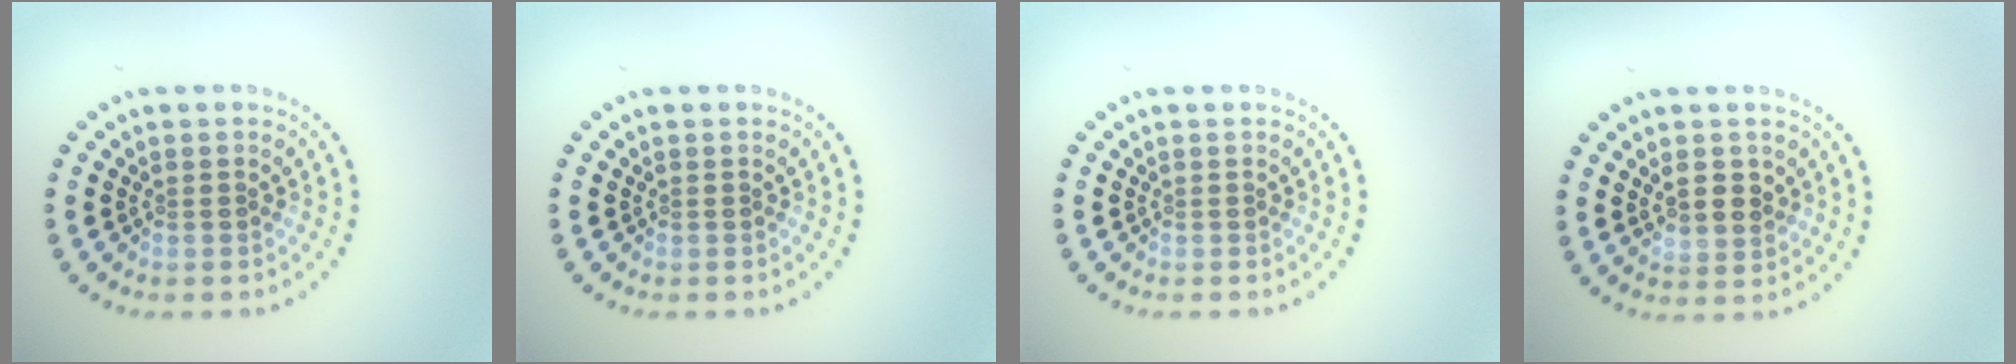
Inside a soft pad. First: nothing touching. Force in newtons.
{"total": 0.0}
{"total": 0.0}
{"total": 2.6, "press": 2.6, "slide": 0.6}